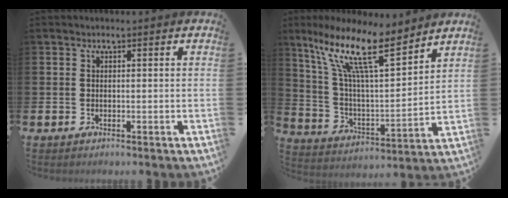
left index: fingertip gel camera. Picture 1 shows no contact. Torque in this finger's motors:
{"motor_torque": [1.23, -0.90, 1.05, 0.21]}